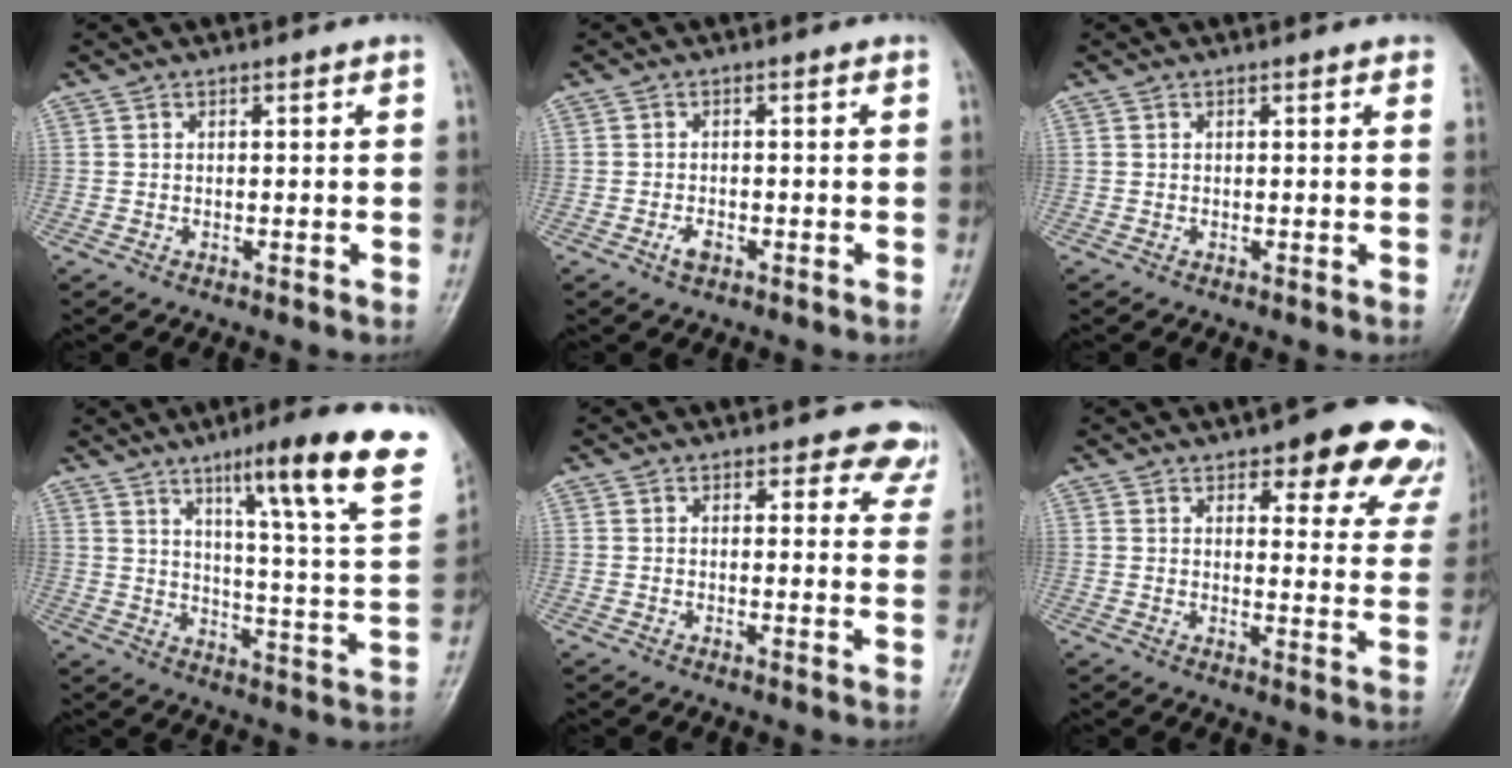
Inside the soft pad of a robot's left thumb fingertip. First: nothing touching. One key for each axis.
{"total": 2.0, "fx": -1.0, "fy": 1.0, "fz": 1.4, "tx": -0.027, "ty": 0.003, "tz": -0.019}
{"total": 2.0, "fx": 1.5, "fy": 0.6, "fz": 1.2, "tx": -0.007, "ty": 0.004, "tz": 0.009}
{"total": 22.3, "fx": 13.0, "fy": 2.3, "fz": 18.0, "tx": -0.234, "ty": -0.051, "tz": 0.181}
{"total": 7.0, "fx": 6.0, "fy": 3.3, "fz": 1.5, "tx": 0.034, "ty": -0.026, "tz": 0.042}
{"total": 15.8, "fx": 10.7, "fy": 6.0, "fz": 10.0, "tx": -0.064, "ty": -0.043, "tz": 0.111}